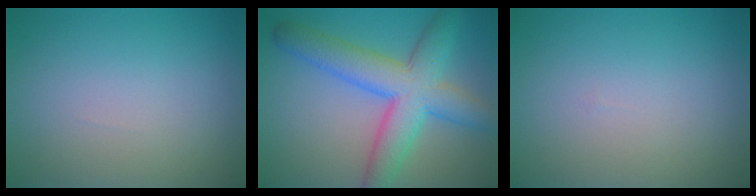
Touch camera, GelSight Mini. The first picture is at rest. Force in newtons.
{"total": 7.7, "press": 7.7, "slide": 0.2}
{"total": 0.0}